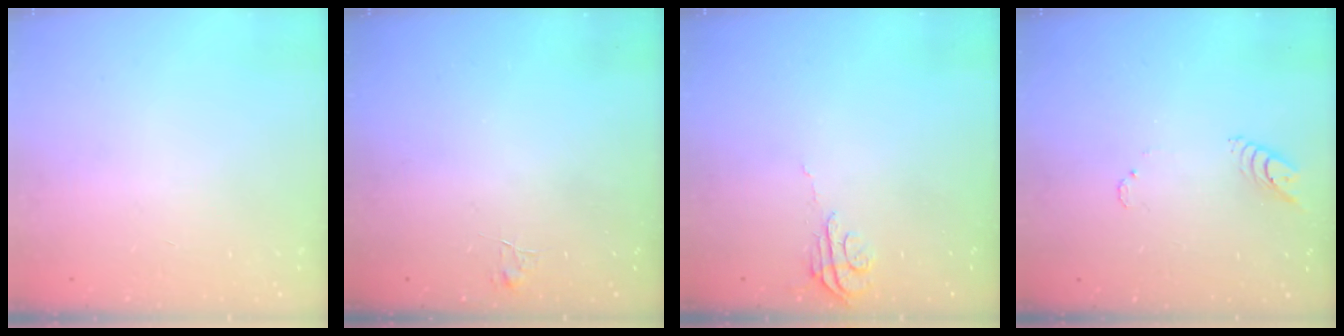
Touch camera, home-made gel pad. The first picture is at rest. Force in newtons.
{"total": 4.6, "press": 4.6, "slide": 0.4}
{"total": 6.8, "press": 6.8, "slide": 0.5}
{"total": 4.2, "press": 4.1, "slide": 0.4}